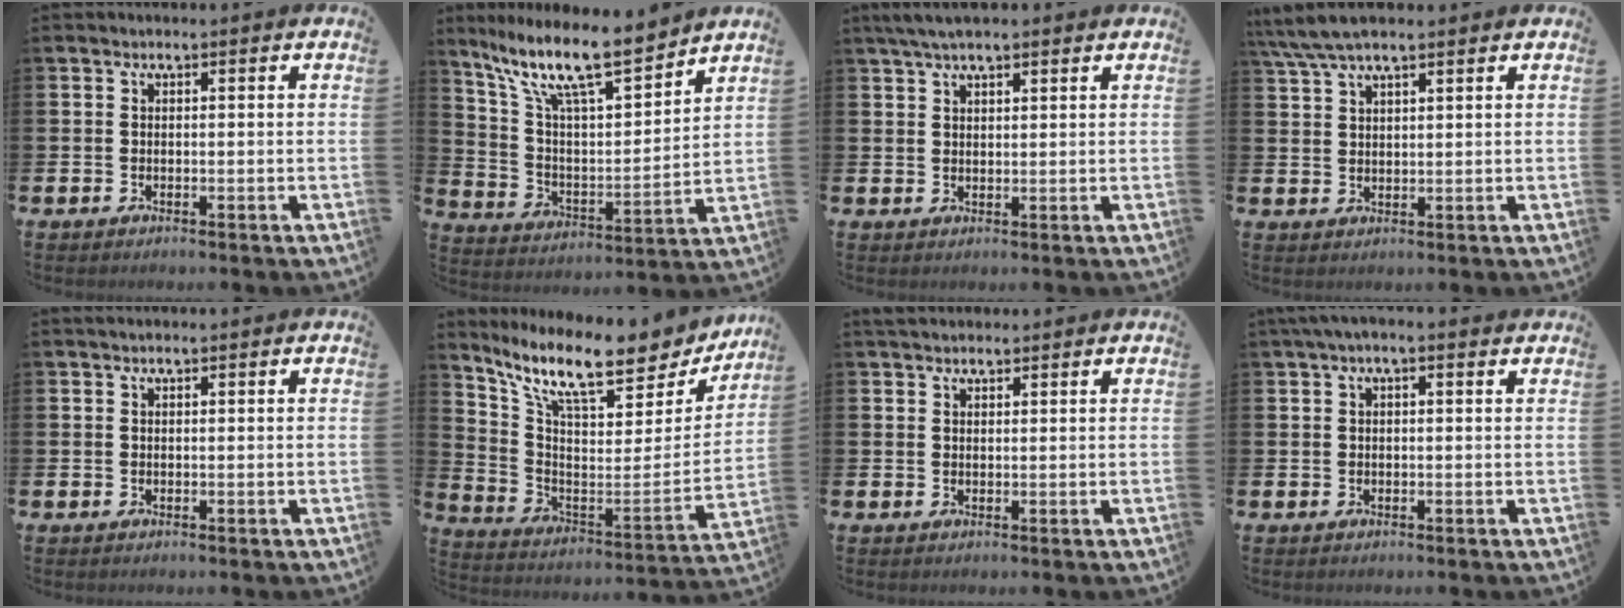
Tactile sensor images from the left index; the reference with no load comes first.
{"total": 12.6, "force": [10.2, 2.8, 6.9], "torque": [-0.156, -0.061, 0.175]}
{"total": 3.9, "force": [3.2, 1.0, 1.9], "torque": [-0.039, -0.001, 0.059]}
{"total": 5.0, "force": [4.1, 1.1, 2.6], "torque": [-0.064, -0.005, 0.076]}
{"total": 0.6, "force": [0.5, 0.1, 0.3], "torque": [-0.001, 0.001, 0.009]}
{"total": 11.8, "force": [9.8, 2.8, 6.0], "torque": [-0.144, -0.073, 0.165]}
{"total": 2.2, "force": [2.0, 0.7, 0.4], "torque": [-0.001, -0.004, 0.035]}
{"total": 1.6, "force": [1.0, 0.3, 1.2], "torque": [-0.013, 0.000, 0.015]}